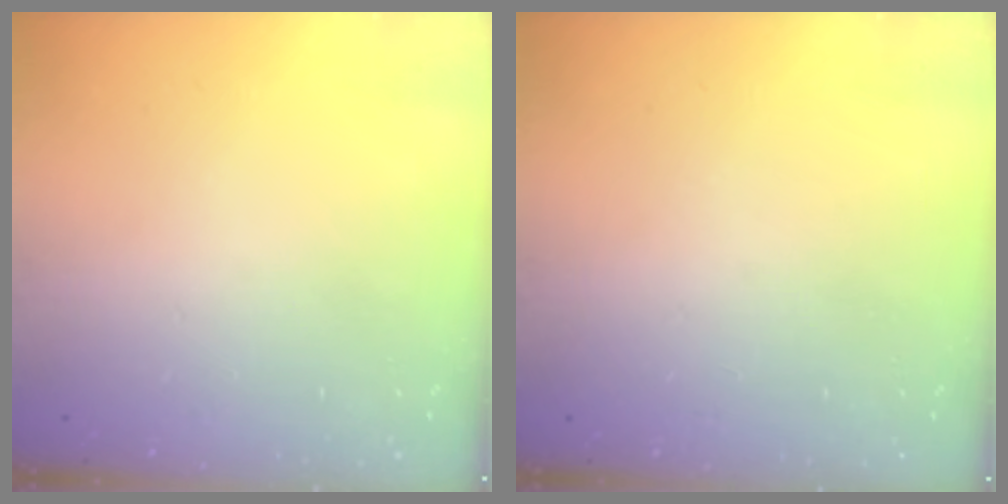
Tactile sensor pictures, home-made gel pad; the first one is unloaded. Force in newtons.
{"total": 0.0}